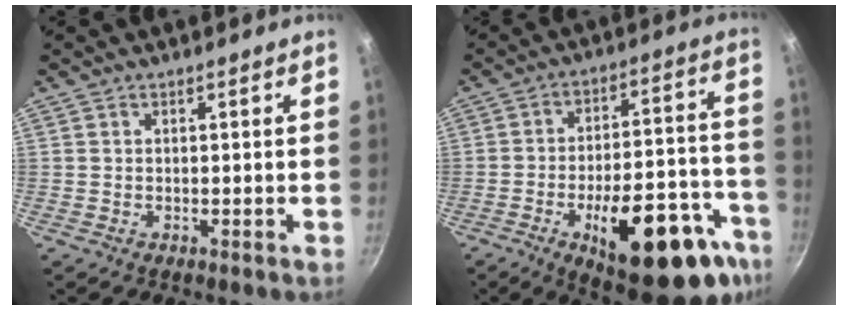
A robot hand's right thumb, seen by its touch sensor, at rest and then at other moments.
{"total": 25.6, "force": [-12.5, 10.5, 19.8], "torque": [-0.215, 0.058, -0.167]}